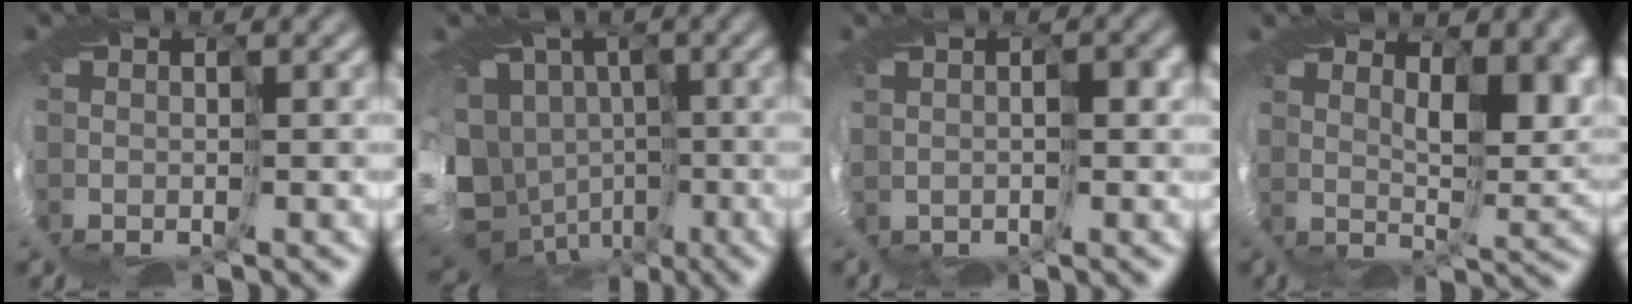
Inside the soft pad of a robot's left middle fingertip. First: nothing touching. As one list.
[{"total": 14.3, "force": [-3.7, 12.1, 6.7], "torque": [-0.163, -0.012, -0.073]}, {"total": 1.4, "force": [0.2, 0.9, 1.0], "torque": [-0.014, 0.014, 0.009]}, {"total": 5.2, "force": [3.0, 1.6, 3.9], "torque": [-0.061, 0.003, 0.050]}]